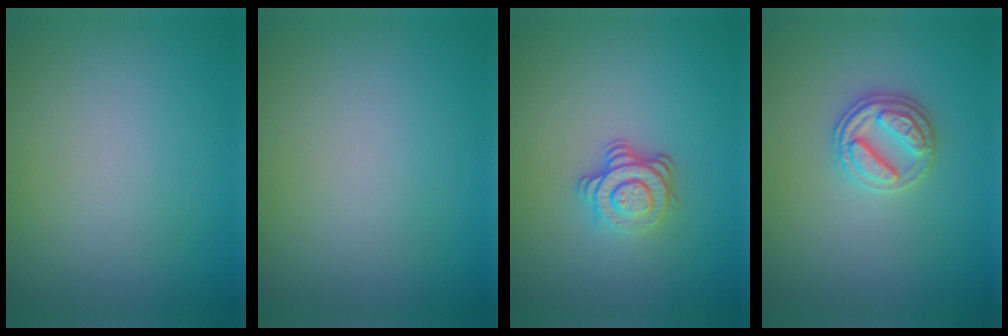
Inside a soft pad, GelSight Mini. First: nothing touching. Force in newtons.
{"total": 0.0}
{"total": 3.5, "press": 2.5, "slide": 2.4}
{"total": 2.8, "press": 2.8, "slide": 0.5}